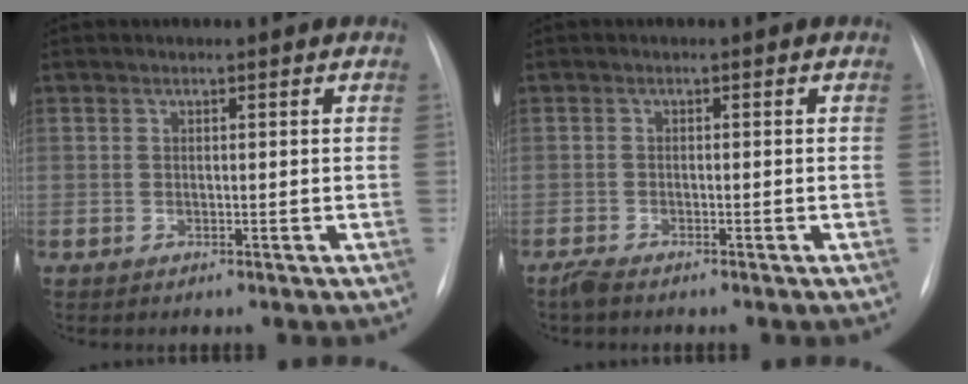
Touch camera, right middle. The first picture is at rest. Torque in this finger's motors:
{"motor_torque": [0.10, -0.13, 0.02, 0.02]}